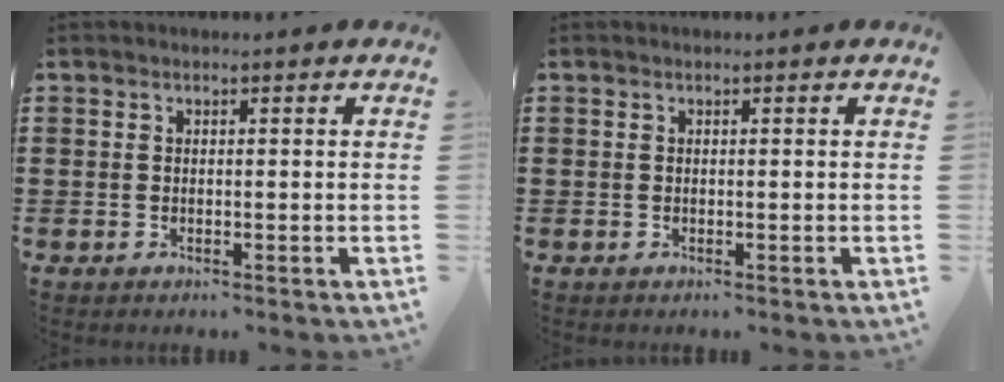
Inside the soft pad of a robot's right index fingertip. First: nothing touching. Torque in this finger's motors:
{"motor_torque": [1.82, 0.32, 0.00, 0.00]}